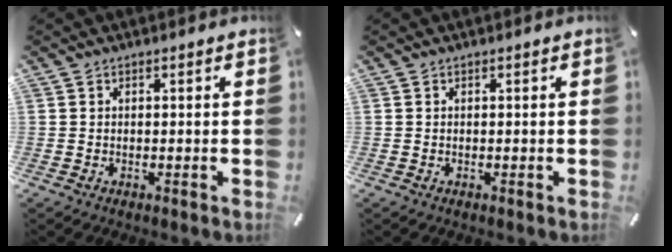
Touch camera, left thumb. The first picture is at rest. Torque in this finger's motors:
{"motor_torque": [-0.06, 0.07, -0.03, 0.03, 0.00]}